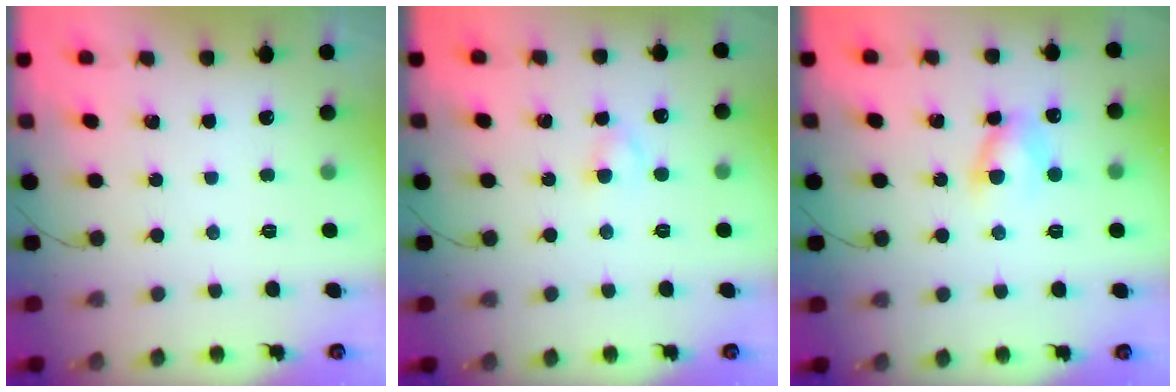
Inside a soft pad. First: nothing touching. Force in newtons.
{"total": 2.8, "press": 2.6, "slide": 1.1}
{"total": 6.2, "press": 6.2, "slide": 0.3}